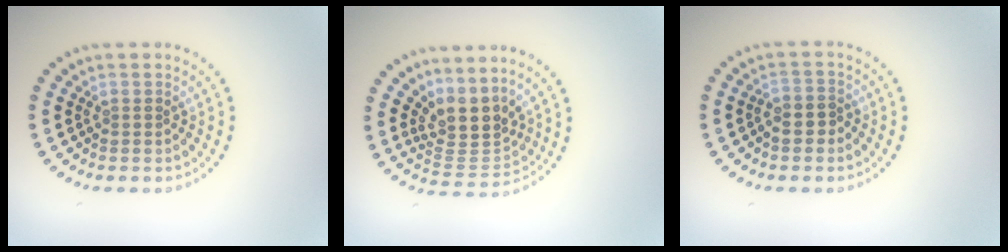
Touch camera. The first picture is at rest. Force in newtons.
{"total": 3.9, "press": 2.8, "slide": 2.7}
{"total": 1.5, "press": 1.3, "slide": 0.6}